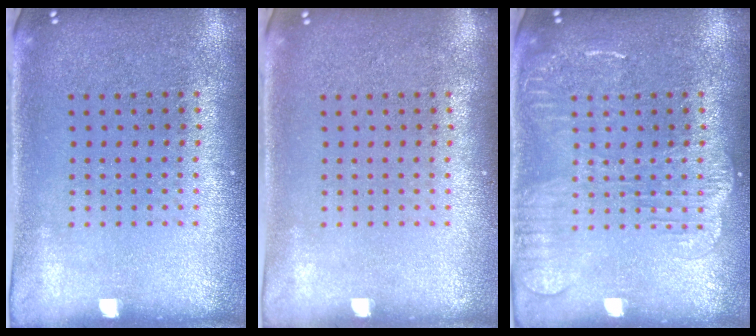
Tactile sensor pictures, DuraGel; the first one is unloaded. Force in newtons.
{"total": 0.0}
{"total": 2.8, "press": 2.7, "slide": 0.4}